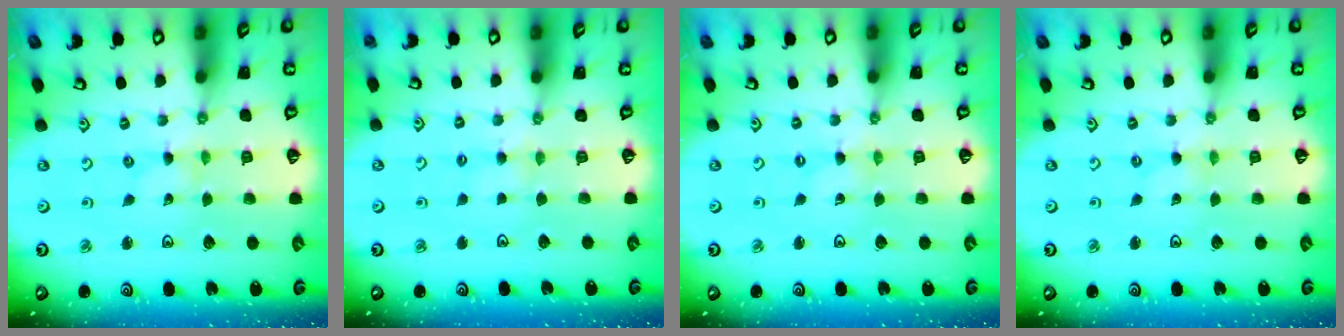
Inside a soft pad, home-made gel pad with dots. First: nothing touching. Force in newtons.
{"total": 3.5, "press": 3.5, "slide": 0.4}
{"total": 0.0}
{"total": 0.0}